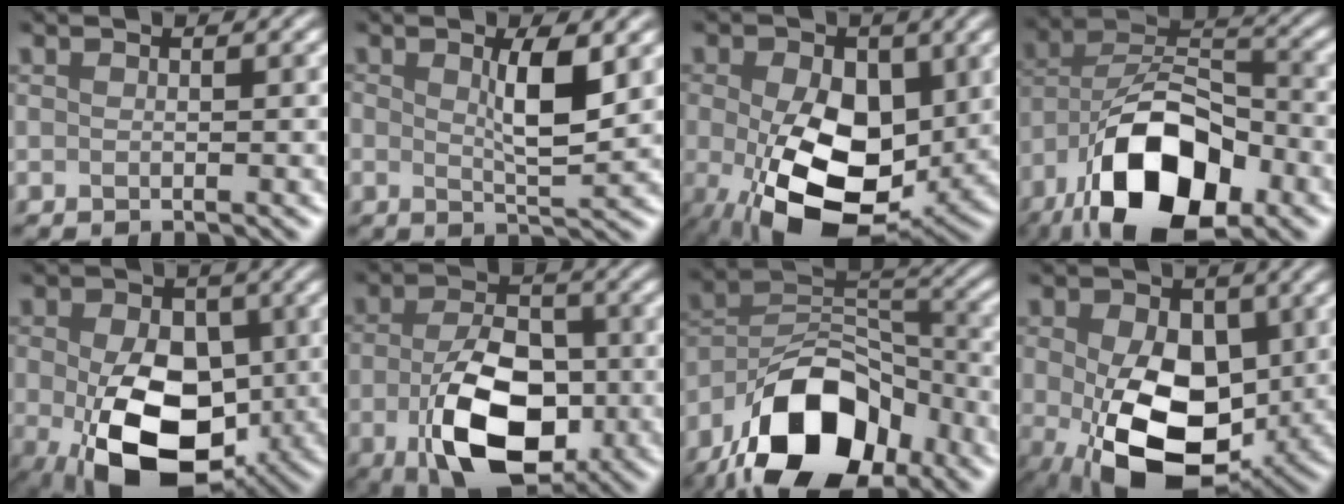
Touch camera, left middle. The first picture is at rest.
{"total": 2.9, "force": [0.8, 0.2, 2.8], "torque": [-0.058, 0.004, 0.020]}
{"total": 11.6, "force": [-2.0, 7.1, 9.0], "torque": [-0.166, -0.022, -0.024]}
{"total": 12.5, "force": [-6.5, 6.5, 8.5], "torque": [-0.159, -0.005, -0.112]}
{"total": 11.0, "force": [-2.5, 7.2, 8.0], "torque": [-0.138, -0.025, -0.029]}
{"total": 9.3, "force": [-3.5, 5.2, 6.9], "torque": [-0.142, -0.006, -0.058]}
{"total": 13.0, "force": [-8.1, 7.1, 7.4], "torque": [-0.126, 0.018, -0.145]}
{"total": 10.4, "force": [-1.5, 6.7, 7.8], "torque": [-0.148, -0.022, -0.017]}